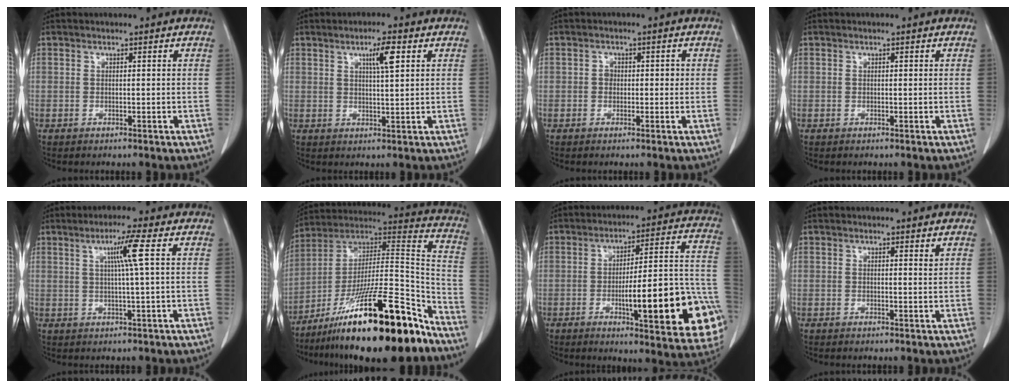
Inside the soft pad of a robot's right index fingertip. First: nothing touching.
{"total": 4.5, "force": [2.0, 0.4, 4.0], "torque": [-0.063, 0.000, 0.033]}
{"total": 1.9, "force": [0.0, 1.5, 1.2], "torque": [-0.013, 0.005, -0.001]}
{"total": 0.0}
{"total": 5.1, "force": [1.5, -1.2, 4.7], "torque": [-0.085, 0.001, 0.025]}
{"total": 28.8, "force": [-19.5, 4.1, 20.9], "torque": [-0.282, 0.011, -0.322]}
{"total": 21.6, "force": [-6.4, 3.7, 20.3], "torque": [-0.178, 0.023, -0.073]}
{"total": 0.7, "force": [0.5, 0.0, 0.4], "torque": [-0.005, -0.004, 0.007]}